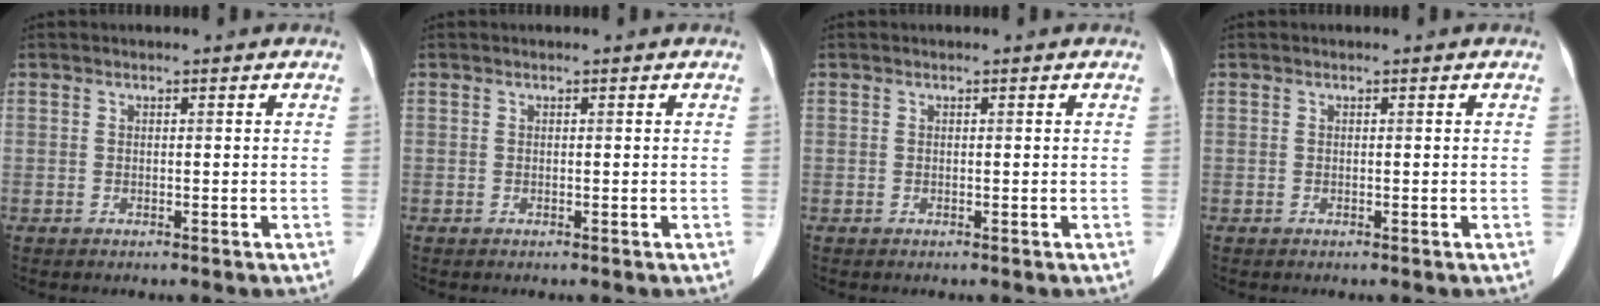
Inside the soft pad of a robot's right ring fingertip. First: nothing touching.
{"total": 0.0}
{"total": 0.0}
{"total": 0.0}